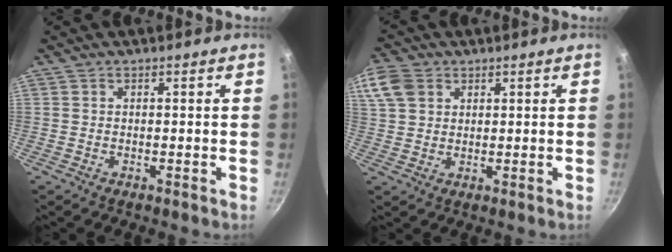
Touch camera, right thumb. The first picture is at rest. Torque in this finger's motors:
{"motor_torque": [-0.39, 0.67, 0.17, 0.15, 0.03]}